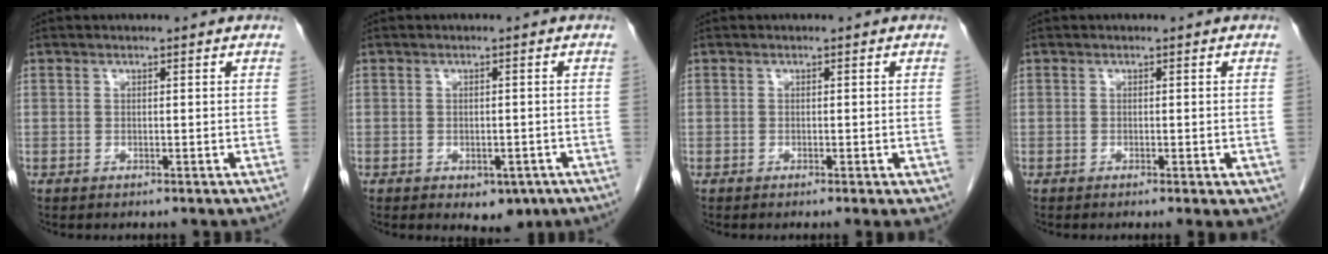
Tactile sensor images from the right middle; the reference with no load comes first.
{"total": 4.2, "force": [-2.2, 2.5, 2.6], "torque": [-0.022, 0.000, -0.019]}
{"total": 2.7, "force": [-1.2, 0.7, 2.4], "torque": [-0.022, -0.005, -0.013]}
{"total": 3.3, "force": [-1.4, 1.0, 2.9], "torque": [-0.025, -0.005, -0.017]}